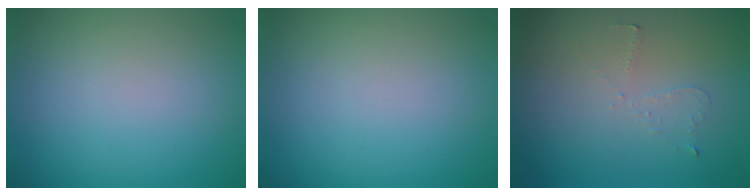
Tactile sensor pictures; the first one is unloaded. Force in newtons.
{"total": 0.0}
{"total": 0.7, "press": 0.6, "slide": 0.4}